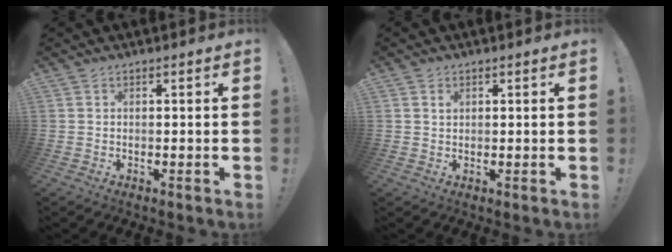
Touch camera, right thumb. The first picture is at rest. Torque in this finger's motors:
{"motor_torque": [-0.22, 0.03, -0.09, 0.20, -0.08]}